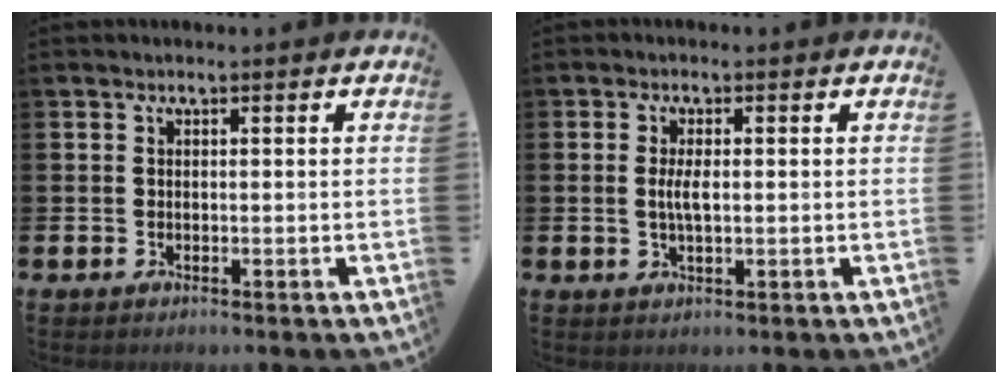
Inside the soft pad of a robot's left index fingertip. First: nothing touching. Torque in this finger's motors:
{"motor_torque": [0.57, 0.25, 0.11, 0.06]}